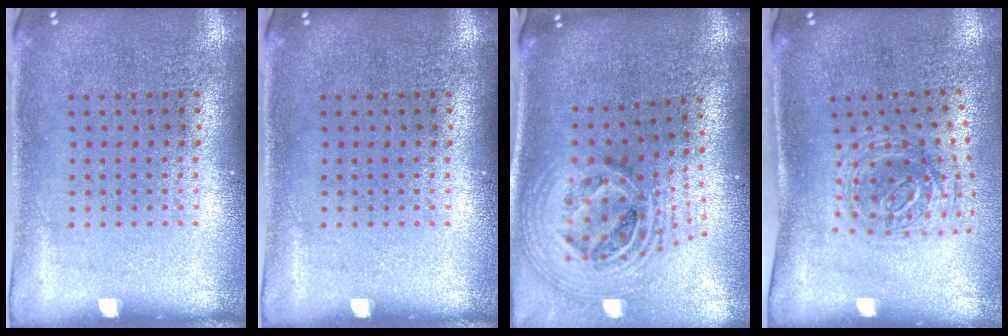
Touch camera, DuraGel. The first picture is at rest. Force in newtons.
{"total": 0.0}
{"total": 2.7, "press": 1.9, "slide": 1.9}
{"total": 1.1, "press": 1.0, "slide": 0.4}